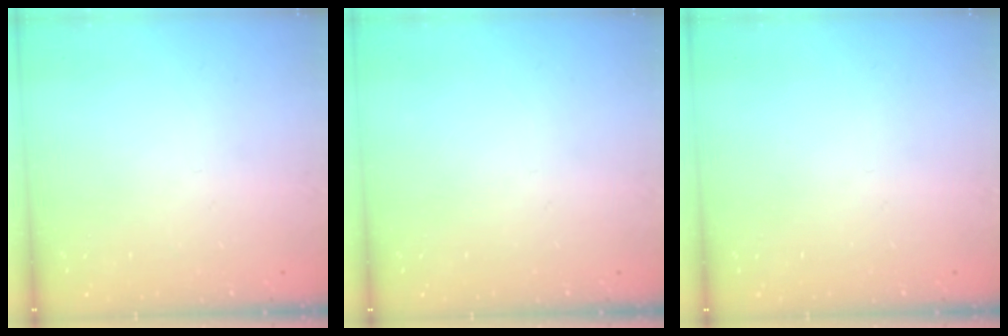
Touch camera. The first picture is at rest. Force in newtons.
{"total": 0.0}
{"total": 0.0}